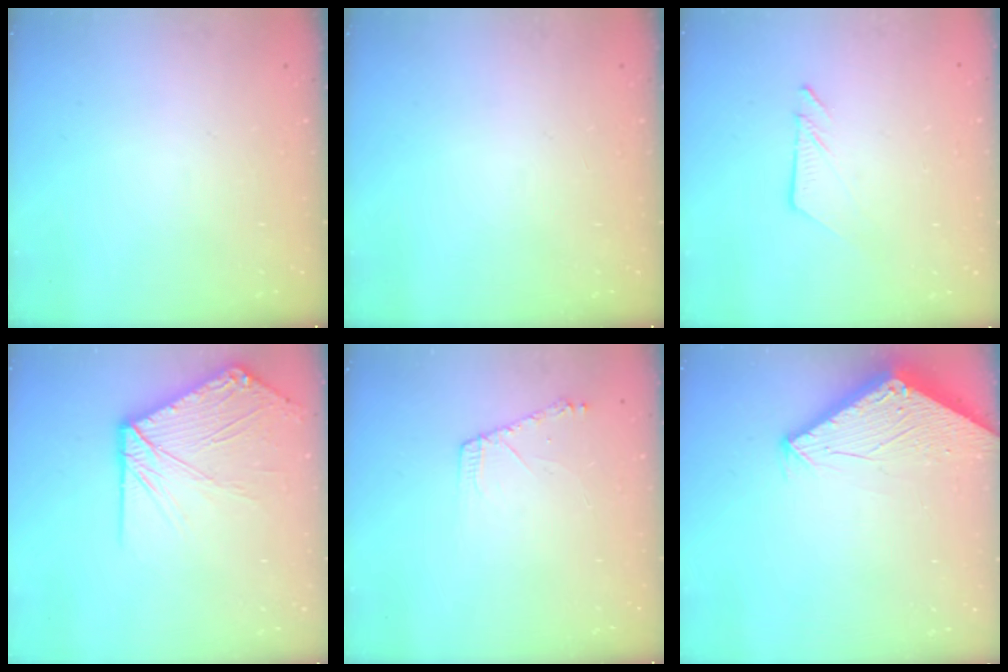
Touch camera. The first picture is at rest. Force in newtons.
{"total": 0.0}
{"total": 6.1, "press": 6.1, "slide": 0.5}
{"total": 13.6, "press": 13.5, "slide": 1.4}
{"total": 4.2, "press": 4.2, "slide": 0.6}
{"total": 2.9, "press": 2.9, "slide": 0.2}